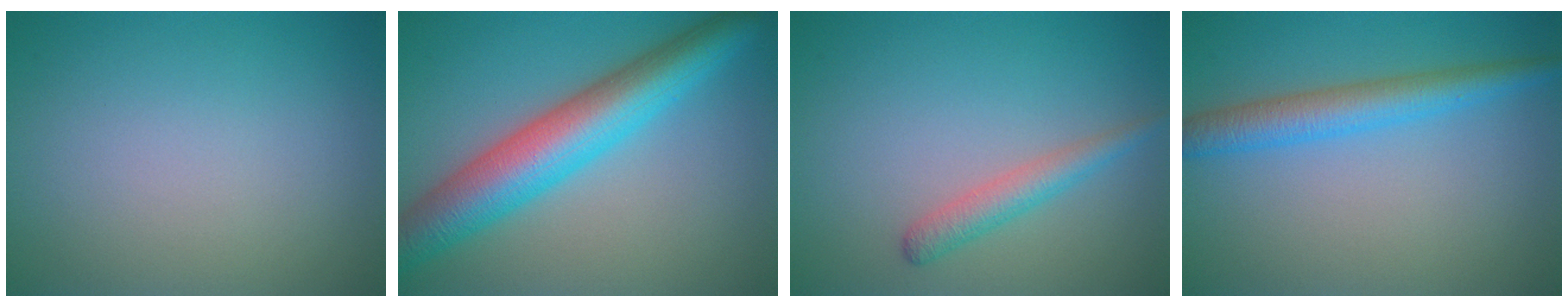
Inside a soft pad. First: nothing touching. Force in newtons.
{"total": 8.4, "press": 8.4, "slide": 0.1}
{"total": 2.3, "press": 2.3, "slide": 0.0}
{"total": 3.9, "press": 3.9, "slide": 0.1}